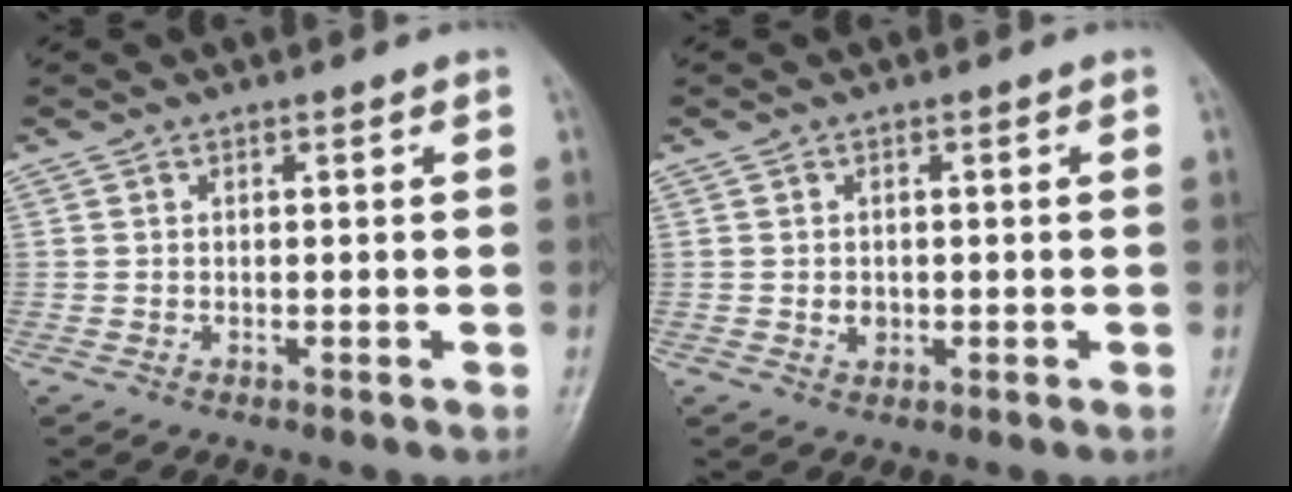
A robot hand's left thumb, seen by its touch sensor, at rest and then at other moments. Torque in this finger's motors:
{"motor_torque": [0.04, 0.04, 0.19, 0.07, 0.00]}